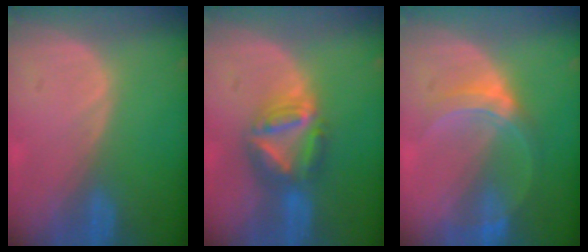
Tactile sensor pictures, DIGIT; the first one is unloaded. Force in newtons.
{"total": 7.5, "press": 6.5, "slide": 3.9}
{"total": 5.3, "press": 5.3, "slide": 0.5}